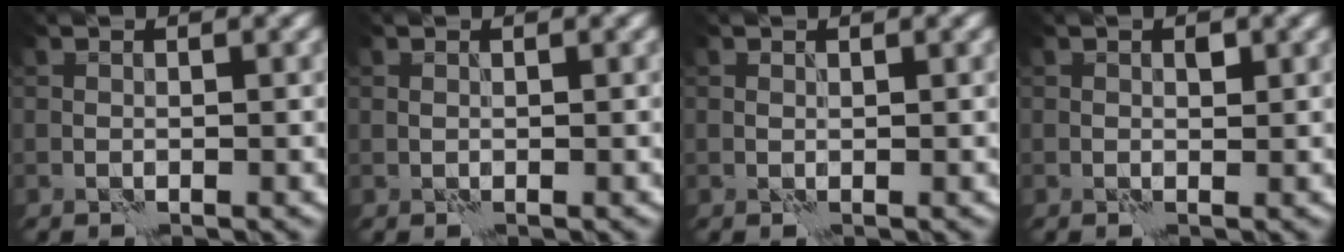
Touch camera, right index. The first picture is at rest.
{"total": 0.0}
{"total": 0.0}
{"total": 0.8, "force": [0.2, 0.5, 0.6], "torque": [-0.005, -0.002, 0.003]}